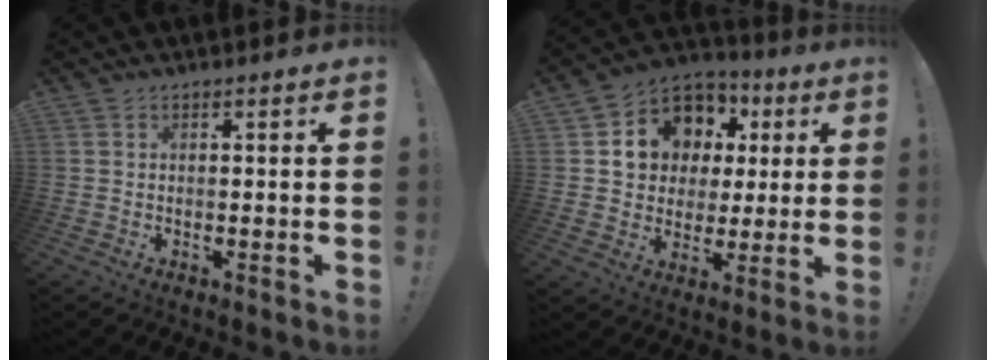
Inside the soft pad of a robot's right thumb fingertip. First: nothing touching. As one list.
[{"total": 13.5, "force": [5.0, 11.4, 5.4], "torque": [-0.083, -0.026, 0.112]}]